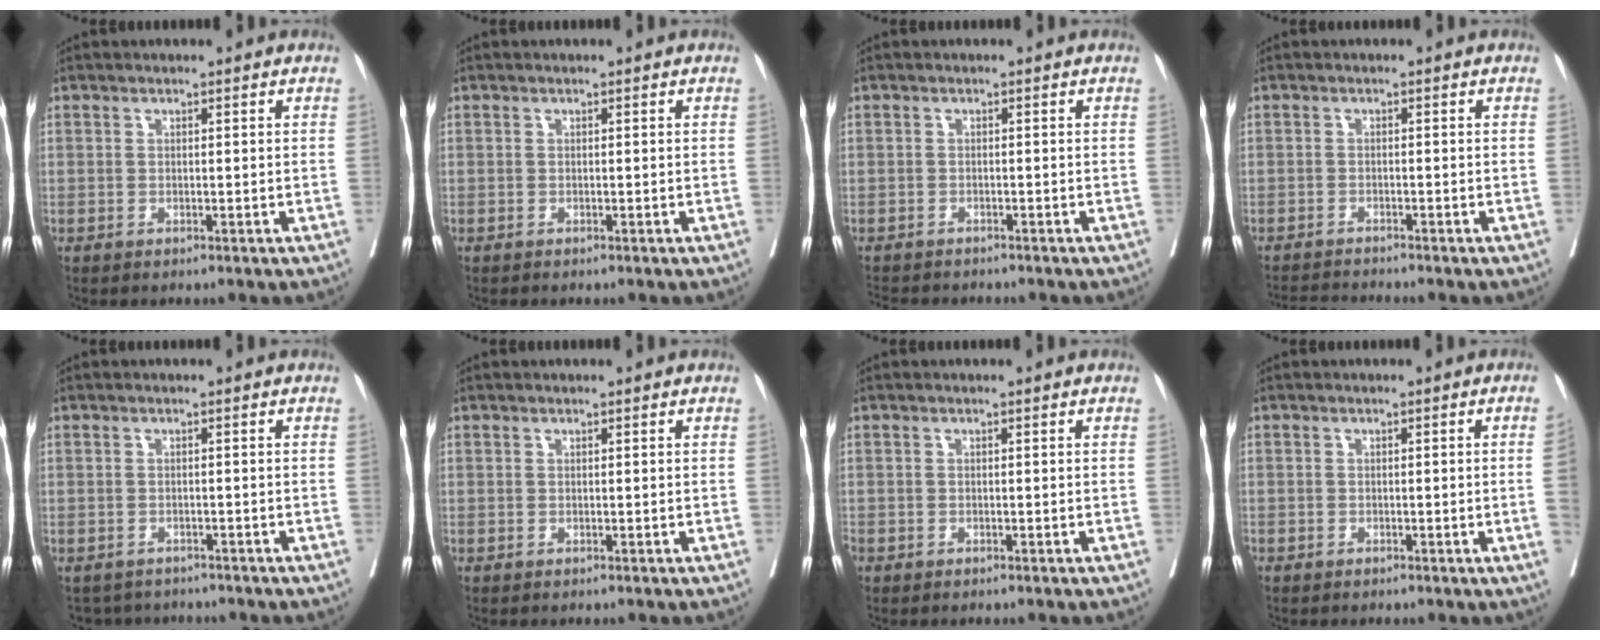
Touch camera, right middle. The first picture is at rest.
{"total": 0.0}
{"total": 4.8, "force": [-4.1, 2.4, 0.8], "torque": [-0.007, -0.002, -0.063]}
{"total": 3.0, "force": [-2.8, -1.1, 0.0], "torque": [-0.002, -0.018, -0.050]}
{"total": 4.4, "force": [-4.1, 1.5, -0.2], "torque": [0.008, 0.004, -0.056]}
{"total": 0.0}
{"total": 1.6, "force": [-1.0, 0.9, 1.0], "torque": [-0.031, 0.002, -0.016]}
{"total": 1.4, "force": [-0.5, -0.2, 1.3], "torque": [-0.017, 0.002, -0.009]}